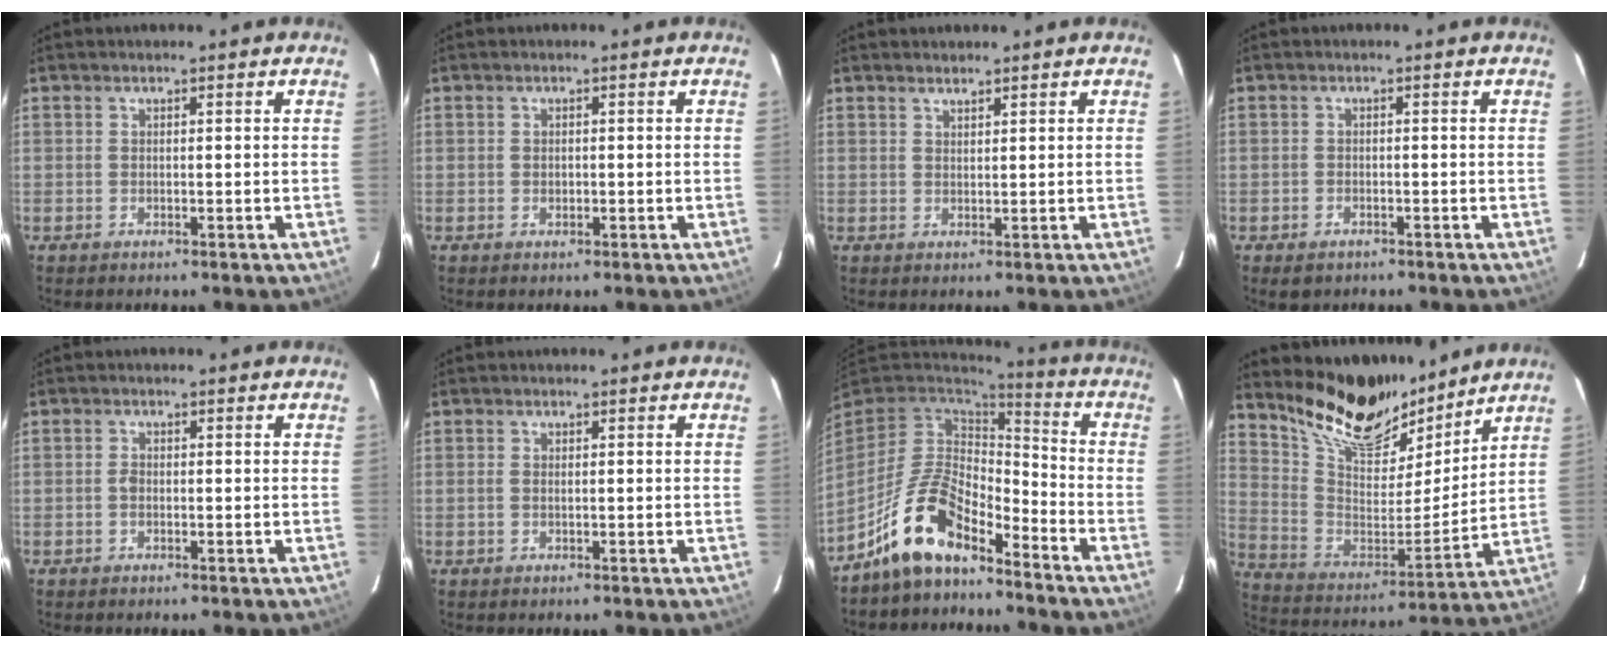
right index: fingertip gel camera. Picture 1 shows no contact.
{"total": 0.9, "force": [-0.2, 0.8, 0.3], "torque": [-0.003, 0.001, -0.001]}
{"total": 1.3, "force": [1.2, 0.3, 0.3], "torque": [-0.005, 0.001, 0.021]}
{"total": 2.5, "force": [-1.6, 1.7, 1.0], "torque": [-0.022, -0.002, -0.022]}
{"total": 1.2, "force": [-0.3, 0.7, 0.8], "torque": [-0.017, 0.003, -0.007]}
{"total": 0.7, "force": [0.1, 0.2, 0.7], "torque": [-0.016, 0.001, 0.000]}
{"total": 16.2, "force": [-10.4, 7.6, 9.9], "torque": [-0.212, 0.009, -0.191]}
{"total": 18.7, "force": [15.3, 7.0, 8.1], "torque": [-0.173, -0.005, 0.281]}